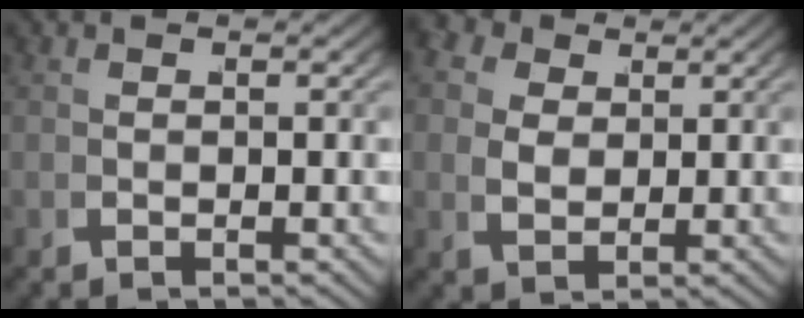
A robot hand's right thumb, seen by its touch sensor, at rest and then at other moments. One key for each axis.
{"total": 5.0, "fx": 1.9, "fy": 3.8, "fz": 2.5, "tx": -0.044, "ty": -0.015, "tz": 0.036}